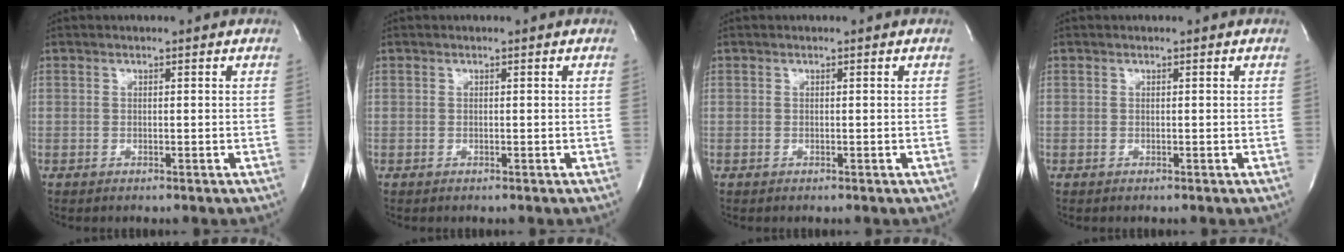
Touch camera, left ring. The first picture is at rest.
{"total": 0.0}
{"total": 0.0}
{"total": 0.0}